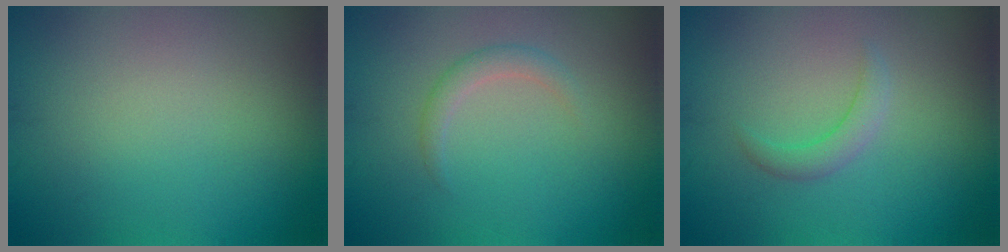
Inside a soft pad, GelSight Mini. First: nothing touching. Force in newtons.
{"total": 1.4, "press": 1.4, "slide": 0.1}
{"total": 1.7, "press": 1.7, "slide": 0.2}